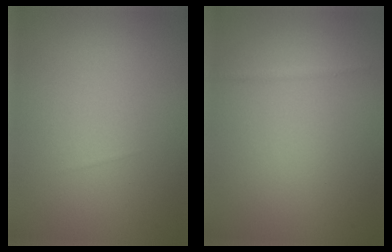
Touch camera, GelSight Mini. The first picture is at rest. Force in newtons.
{"total": 0.5, "press": 0.5, "slide": 0.0}